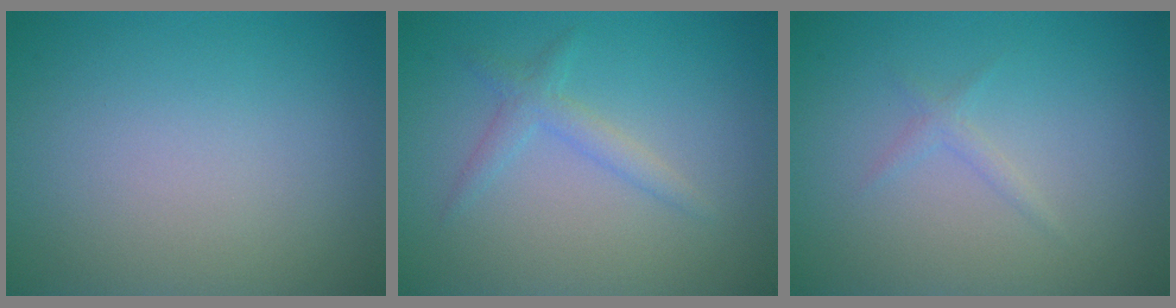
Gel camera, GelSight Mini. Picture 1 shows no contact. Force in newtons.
{"total": 1.7, "press": 1.7, "slide": 0.1}
{"total": 0.9, "press": 0.9, "slide": 0.0}